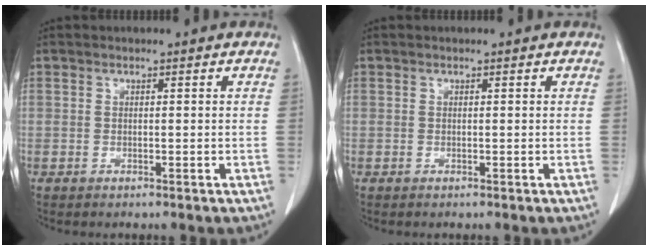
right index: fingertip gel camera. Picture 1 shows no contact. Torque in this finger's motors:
{"motor_torque": [0.00, 0.00, 0.00, 0.00]}